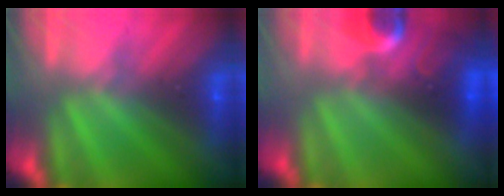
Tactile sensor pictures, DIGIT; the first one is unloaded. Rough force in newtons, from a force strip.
{"total": 5.9}